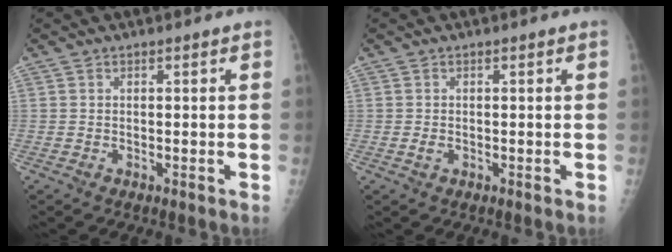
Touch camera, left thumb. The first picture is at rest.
{"total": 1.1, "force": [0.0, 0.6, 0.9], "torque": [-0.014, 0.001, 0.001]}